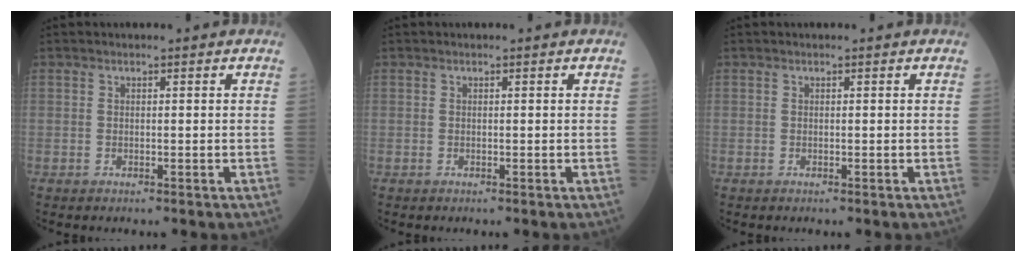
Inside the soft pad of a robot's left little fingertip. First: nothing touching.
{"total": 0.0}
{"total": 0.0}